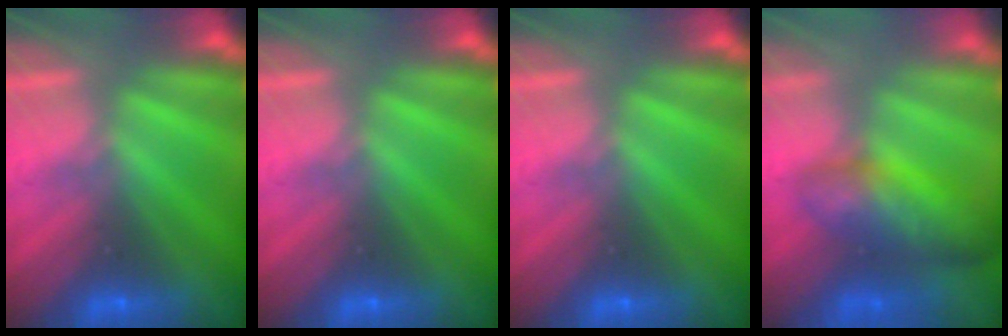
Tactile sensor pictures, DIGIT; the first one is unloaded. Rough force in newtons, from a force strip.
{"total": 0.0}
{"total": 0.0}
{"total": 7.1}